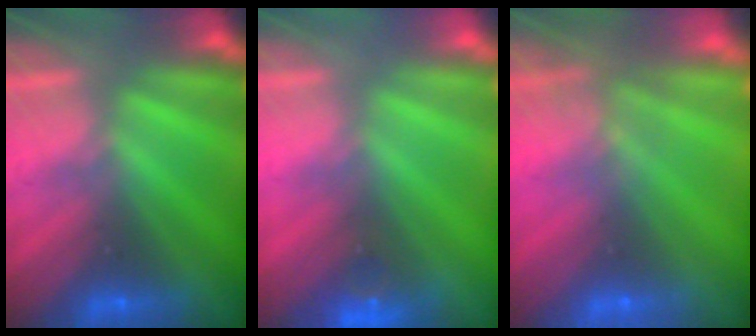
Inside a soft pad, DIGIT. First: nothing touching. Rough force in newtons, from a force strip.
{"total": 3.0}
{"total": 10.8}